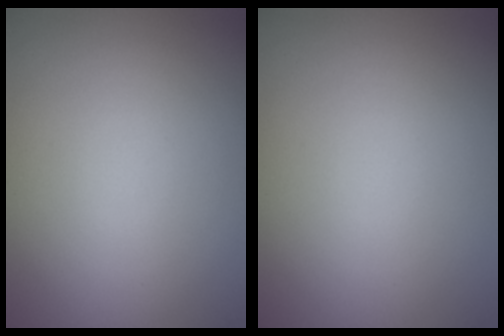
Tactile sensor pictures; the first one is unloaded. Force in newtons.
{"total": 0.0}